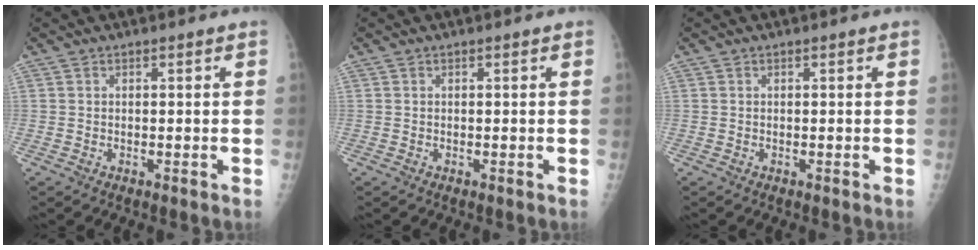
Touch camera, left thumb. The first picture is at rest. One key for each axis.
{"total": 0.0}
{"total": 0.0}